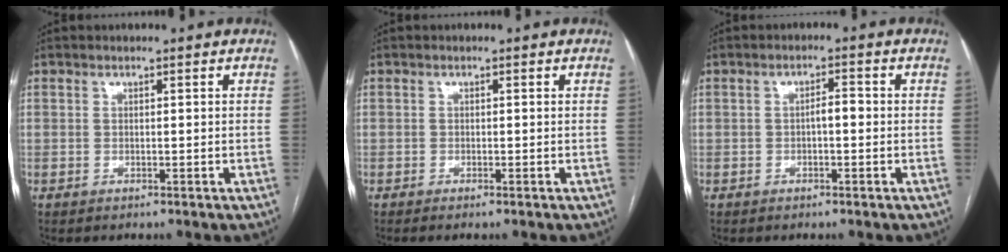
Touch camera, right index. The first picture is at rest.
{"total": 0.6, "force": [-0.4, -0.1, 0.4], "torque": [-0.010, -0.001, -0.009]}
{"total": 2.1, "force": [-0.3, 0.7, 2.0], "torque": [-0.029, 0.006, -0.006]}